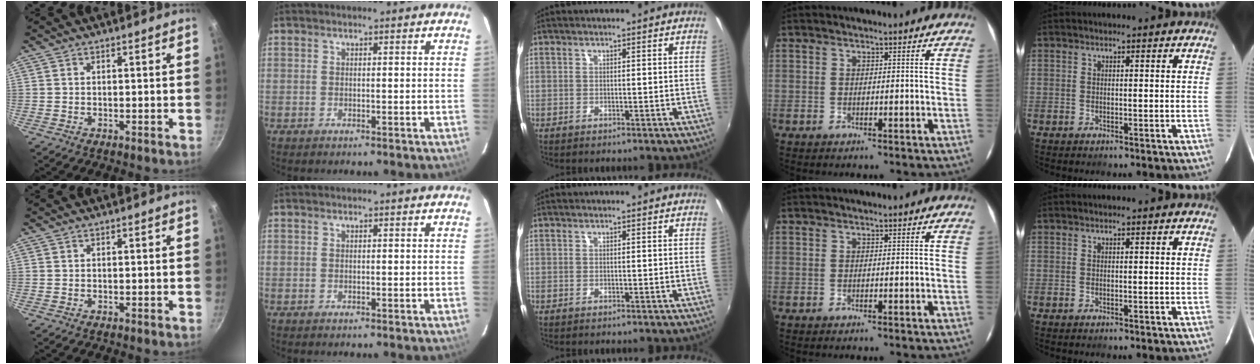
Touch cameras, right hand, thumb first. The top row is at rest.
{}